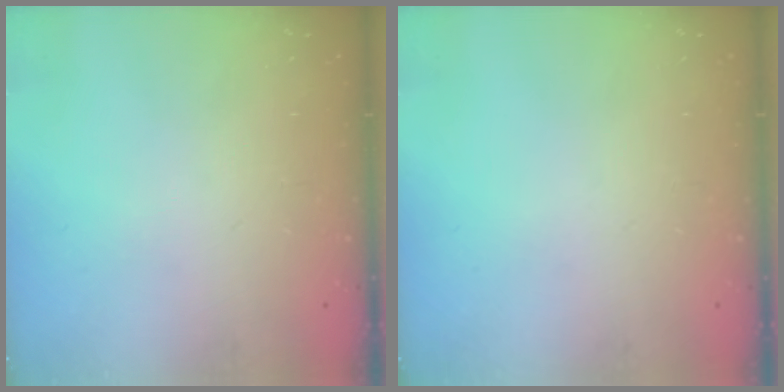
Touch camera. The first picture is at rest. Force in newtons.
{"total": 0.0}